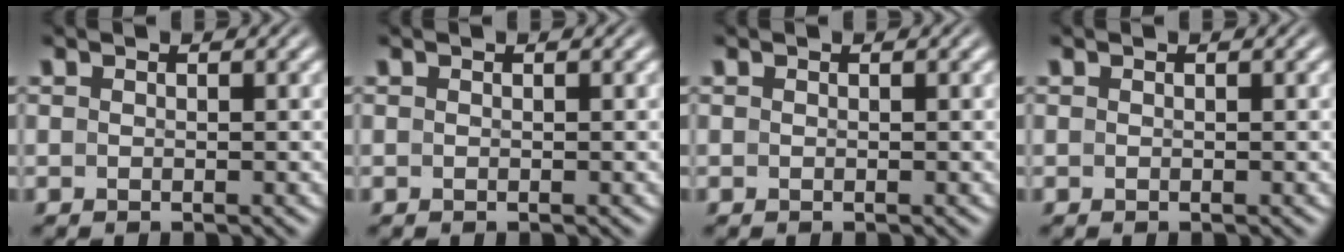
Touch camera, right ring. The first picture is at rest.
{"total": 0.0}
{"total": 0.0}
{"total": 0.0}